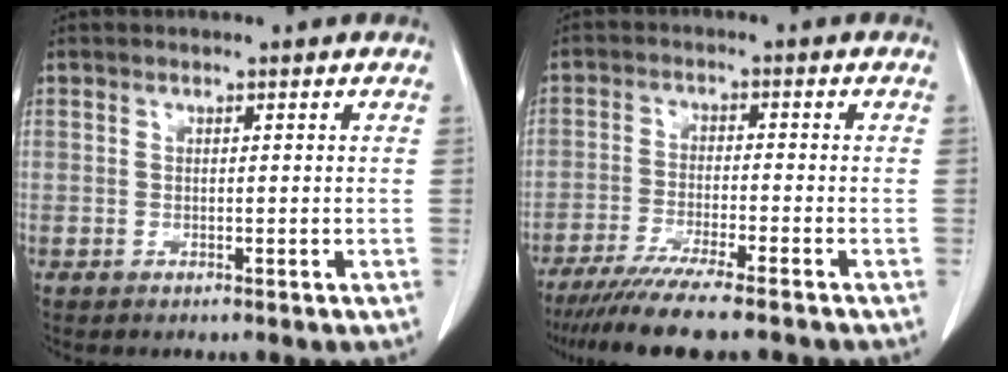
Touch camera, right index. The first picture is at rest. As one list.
[{"total": 11.4, "force": [-9.5, 0.2, 6.4], "torque": [-0.093, -0.029, -0.151]}]